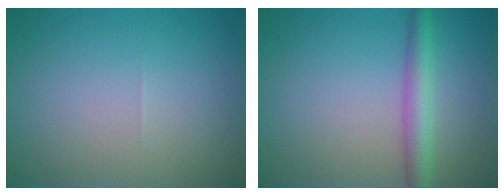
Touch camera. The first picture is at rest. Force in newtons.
{"total": 3.4, "press": 3.4, "slide": 0.1}